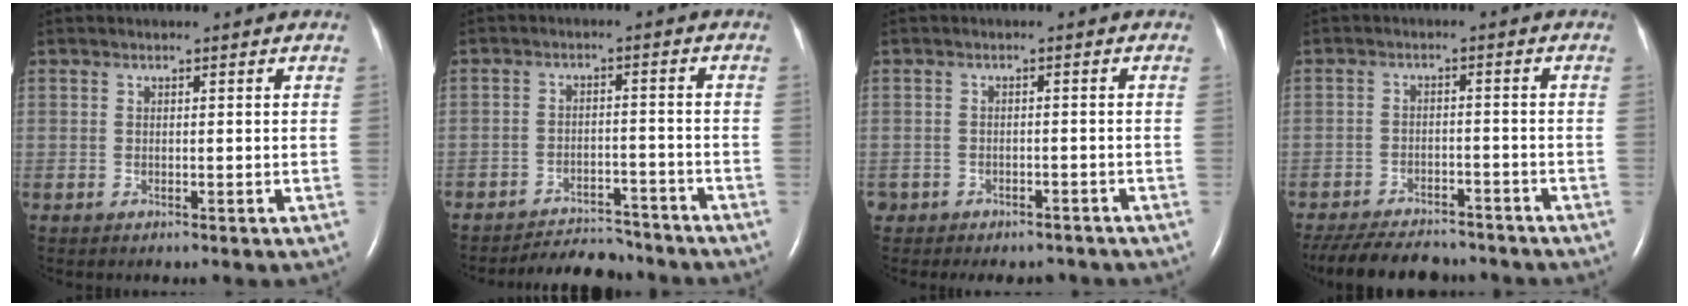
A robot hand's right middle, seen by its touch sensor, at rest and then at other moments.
{"total": 7.9, "force": [-7.6, 1.8, 0.7], "torque": [-0.010, 0.000, -0.112]}
{"total": 5.7, "force": [-4.7, 3.0, 1.0], "torque": [-0.015, 0.014, -0.056]}
{"total": 15.3, "force": [-13.3, 4.9, 5.9], "torque": [-0.140, -0.014, -0.189]}